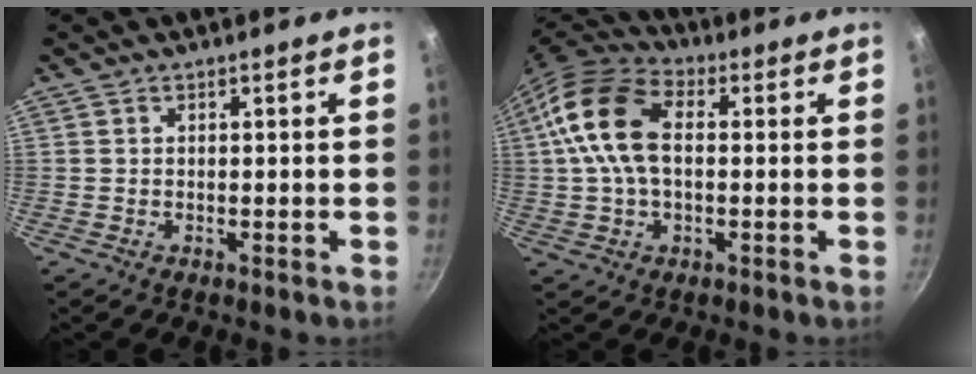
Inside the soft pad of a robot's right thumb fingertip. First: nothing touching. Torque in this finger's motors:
{"motor_torque": [-0.35, 1.64, 1.92, -0.06, 0.66]}